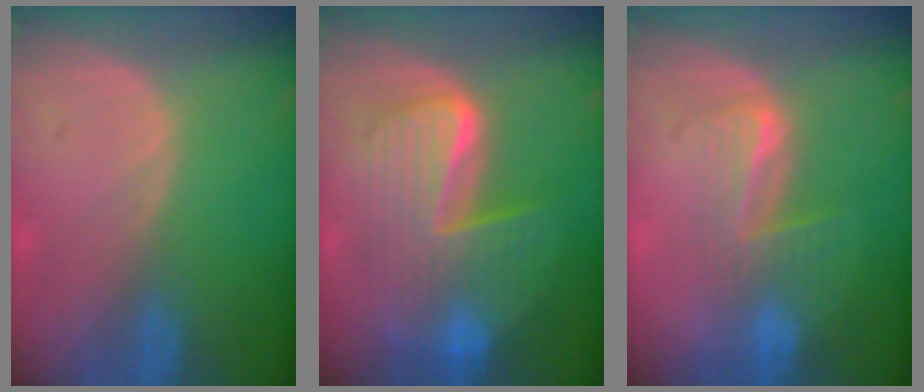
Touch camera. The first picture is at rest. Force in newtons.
{"total": 10.4, "press": 10.4, "slide": 0.9}
{"total": 4.6, "press": 4.4, "slide": 1.4}